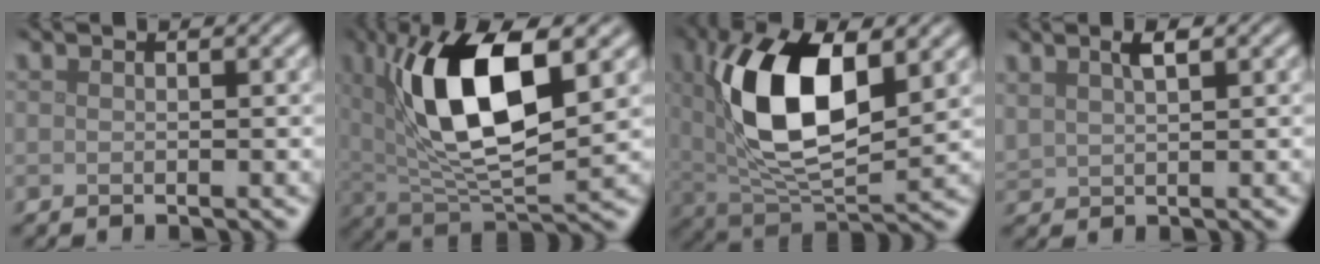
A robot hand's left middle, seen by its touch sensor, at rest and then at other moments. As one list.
[{"total": 11.2, "force": [3.2, 4.5, 9.8], "torque": [-0.180, -0.001, 0.057]}, {"total": 11.4, "force": [2.5, 5.4, 9.8], "torque": [-0.188, 0.005, 0.044]}, {"total": 1.9, "force": [1.3, 0.7, 1.3], "torque": [-0.031, 0.003, 0.027]}]